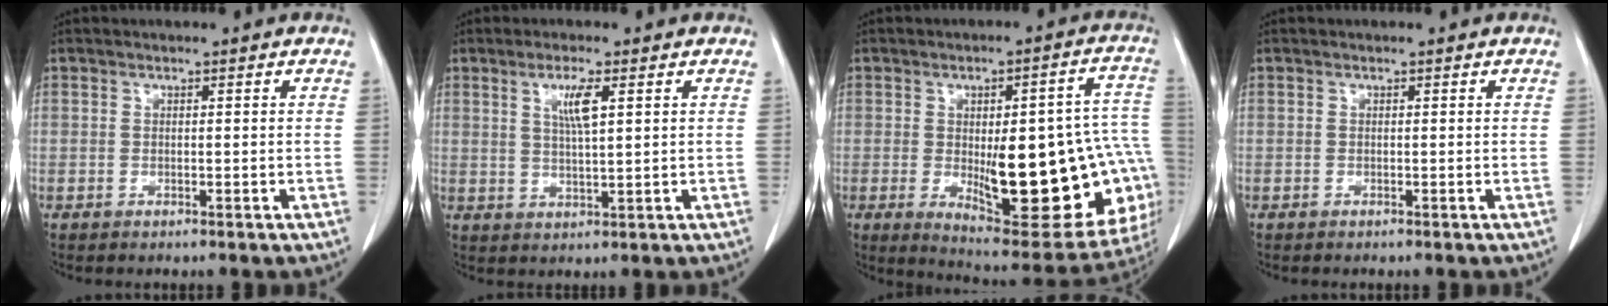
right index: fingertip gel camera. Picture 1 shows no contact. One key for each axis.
{"total": 4.3, "fx": 1.7, "fy": 0.3, "fz": 4.0, "tx": -0.076, "ty": -0.002, "tz": 0.032}
{"total": 25.9, "fx": -3.9, "fy": 7.9, "fz": 24.3, "tx": -0.236, "ty": 0.014, "tz": -0.025}
{"total": 0.0}